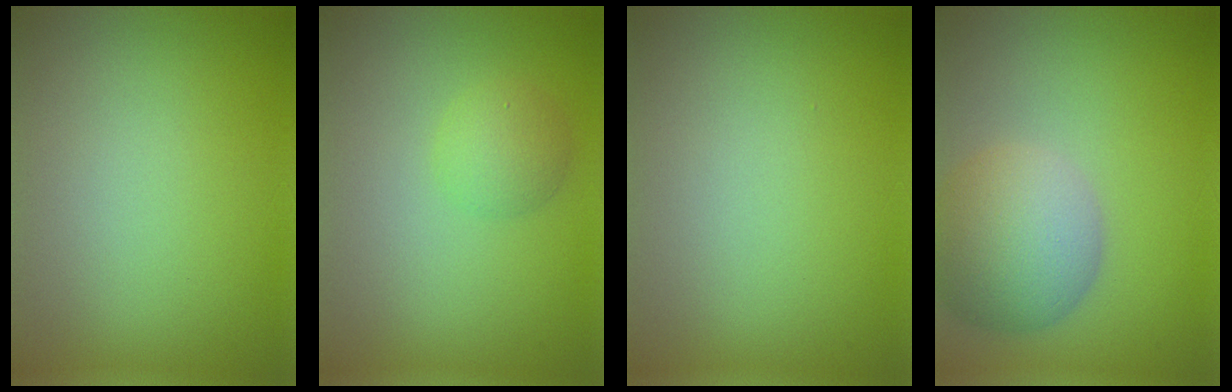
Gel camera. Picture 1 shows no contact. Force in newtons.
{"total": 2.1, "press": 2.1, "slide": 0.1}
{"total": 0.0}
{"total": 7.0, "press": 6.9, "slide": 0.6}